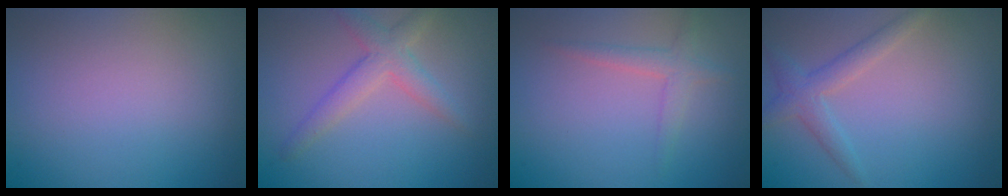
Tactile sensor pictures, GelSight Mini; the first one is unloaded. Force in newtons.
{"total": 3.1, "press": 3.1, "slide": 0.1}
{"total": 1.8, "press": 1.8, "slide": 0.0}
{"total": 2.4, "press": 2.4, "slide": 0.2}